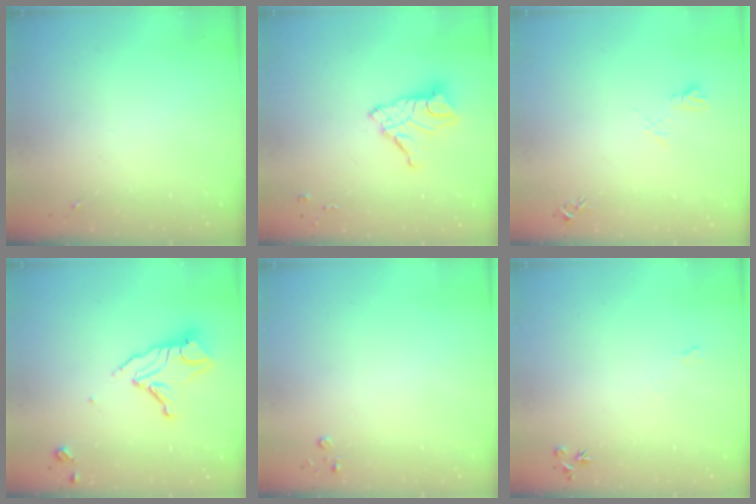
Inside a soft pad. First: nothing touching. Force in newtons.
{"total": 13.4, "press": 13.3, "slide": 1.2}
{"total": 6.7, "press": 6.7, "slide": 0.7}
{"total": 12.2, "press": 12.1, "slide": 1.2}
{"total": 2.2, "press": 2.2, "slide": 0.3}
{"total": 6.7, "press": 6.6, "slide": 1.0}